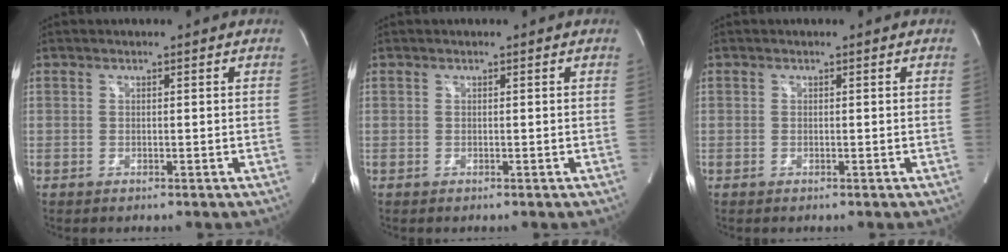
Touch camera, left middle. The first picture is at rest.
{"total": 0.0}
{"total": 0.0}